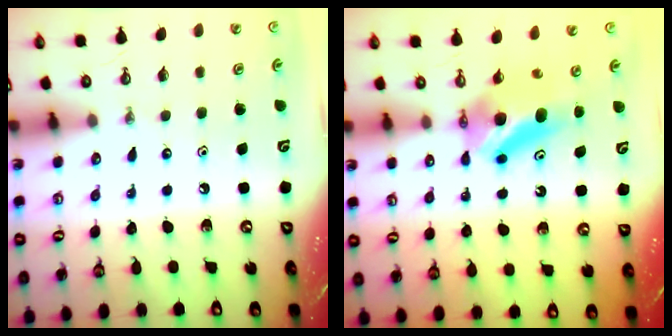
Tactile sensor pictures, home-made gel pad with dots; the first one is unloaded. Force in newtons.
{"total": 8.5, "press": 5.7, "slide": 6.3}